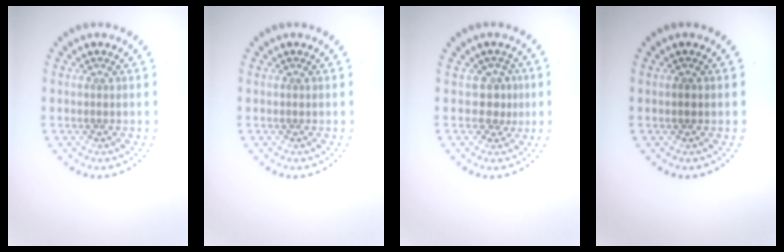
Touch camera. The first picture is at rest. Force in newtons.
{"total": 0.0}
{"total": 1.9, "press": 1.4, "slide": 1.2}
{"total": 0.8, "press": 0.8, "slide": 0.0}